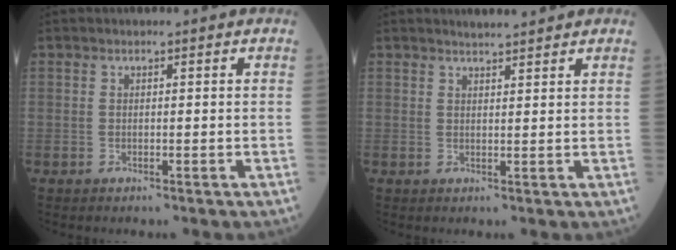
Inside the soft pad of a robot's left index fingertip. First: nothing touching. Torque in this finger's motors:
{"motor_torque": [-0.01, 0.00, -0.01, -0.04]}